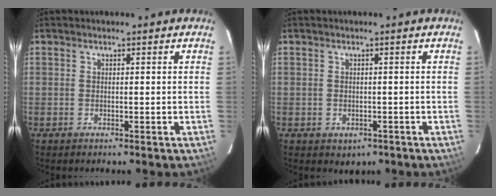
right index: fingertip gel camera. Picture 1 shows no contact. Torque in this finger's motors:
{"motor_torque": [0.48, -0.68, 0.05, 0.00]}